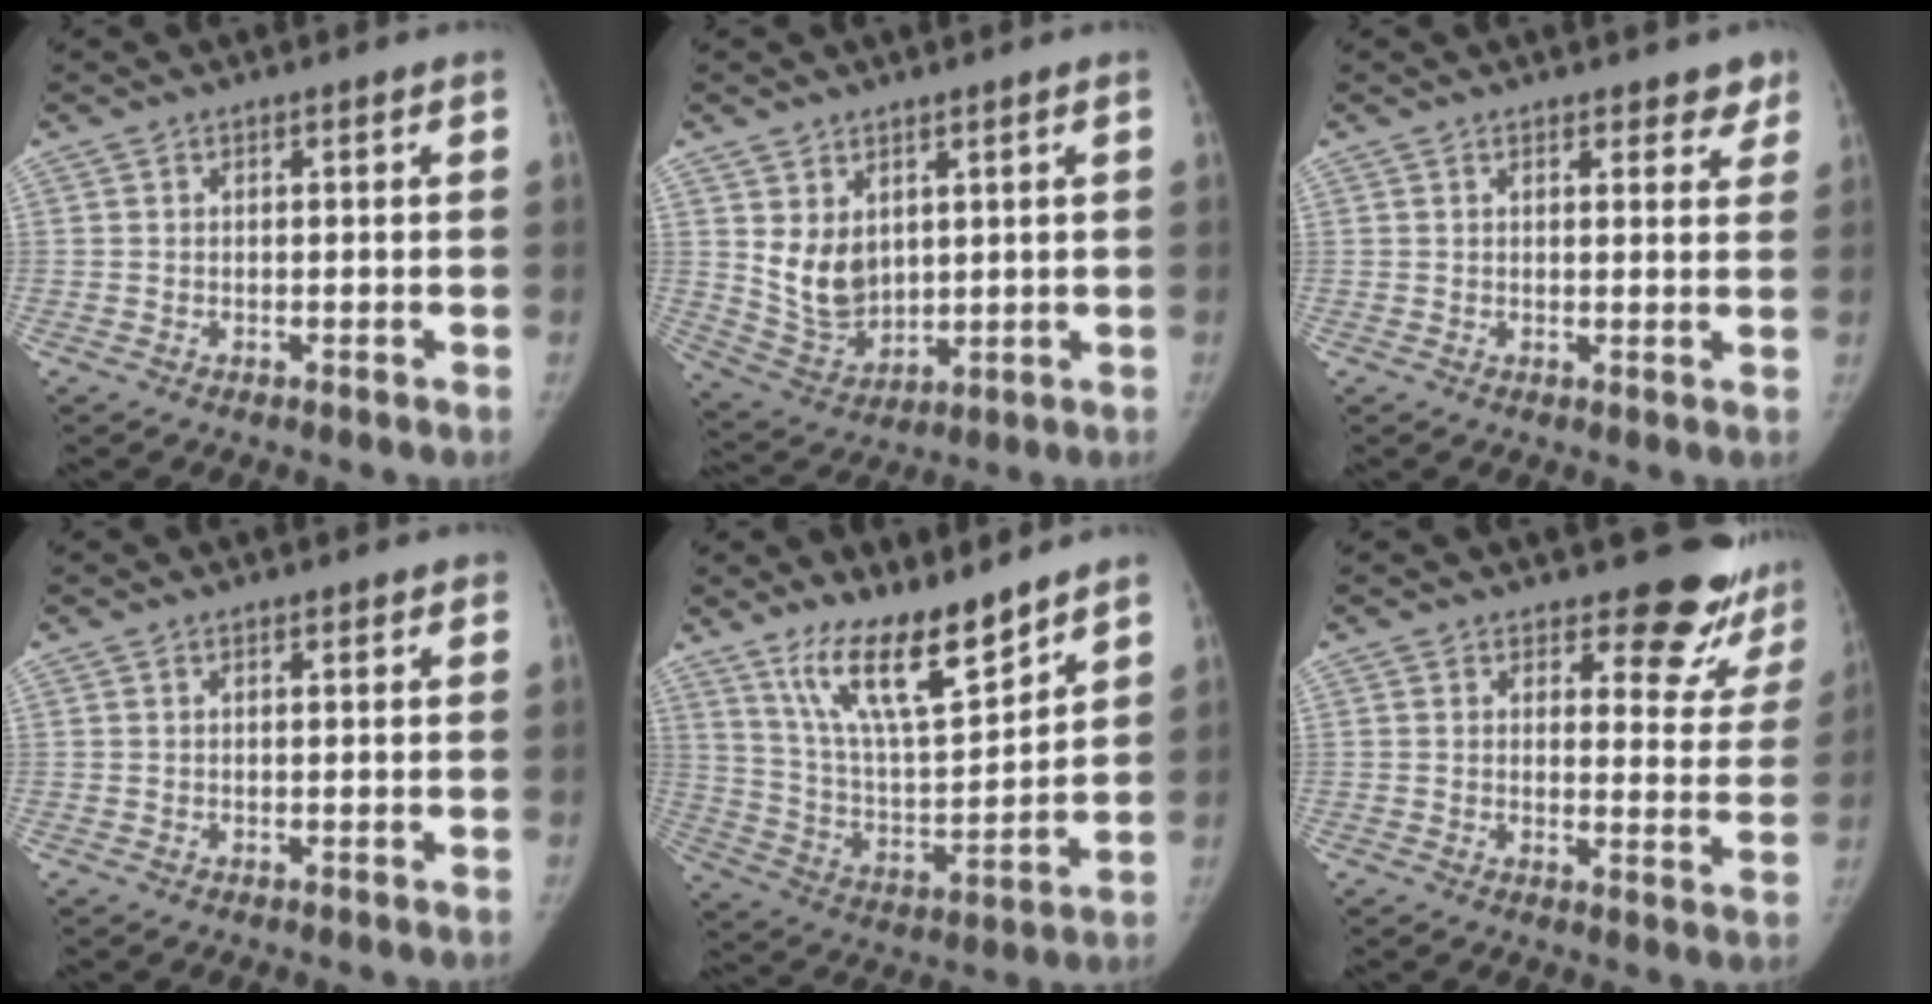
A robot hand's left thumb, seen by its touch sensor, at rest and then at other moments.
{"total": 8.9, "force": [2.8, 6.4, 5.4], "torque": [-0.073, -0.030, 0.078]}
{"total": 4.0, "force": [3.2, 1.8, 1.7], "torque": [0.013, -0.013, 0.035]}
{"total": 0.9, "force": [0.7, 0.4, 0.4], "torque": [-0.006, -0.002, 0.007]}
{"total": 15.8, "force": [11.9, 4.1, 9.6], "torque": [-0.140, -0.077, 0.224]}
{"total": 12.7, "force": [11.4, 4.6, 3.0], "torque": [0.013, -0.101, 0.114]}